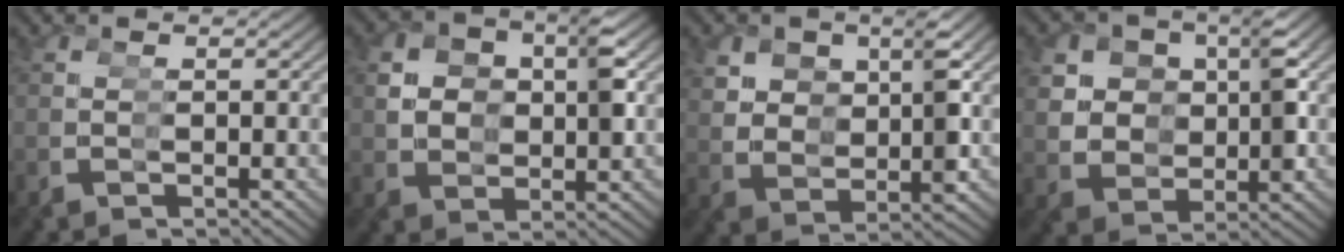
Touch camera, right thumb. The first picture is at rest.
{"total": 2.4, "force": [1.1, 2.0, 0.9], "torque": [-0.024, 0.005, 0.028]}
{"total": 2.7, "force": [2.2, 1.2, 1.0], "torque": [-0.033, -0.002, 0.048]}
{"total": 4.3, "force": [1.5, 3.5, 1.9], "torque": [-0.053, -0.011, 0.042]}